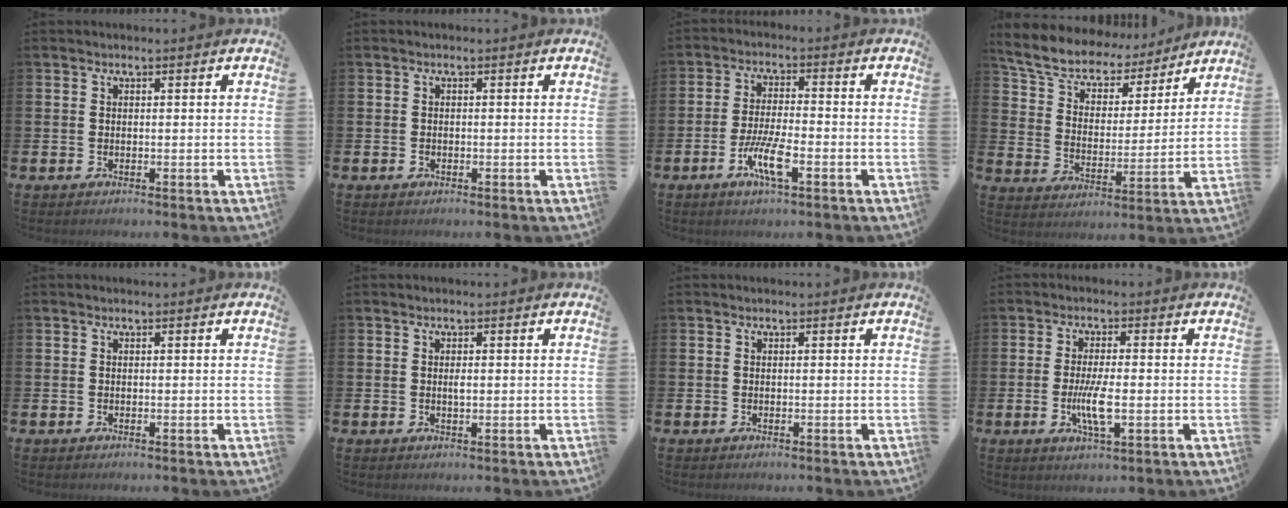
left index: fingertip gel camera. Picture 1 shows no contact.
{"total": 0.5, "force": [-0.3, 0.4, 0.1], "torque": [-0.008, 0.005, -0.006]}
{"total": 5.8, "force": [-2.4, 1.2, 5.2], "torque": [-0.107, -0.007, -0.043]}
{"total": 8.3, "force": [7.6, 2.8, 1.6], "torque": [-0.065, -0.056, 0.134]}
{"total": 0.0}
{"total": 0.9, "force": [0.2, 0.3, 0.8], "torque": [-0.012, 0.000, 0.003]}
{"total": 0.0}
{"total": 4.8, "force": [-0.8, 1.2, 4.6], "torque": [-0.088, -0.006, -0.020]}